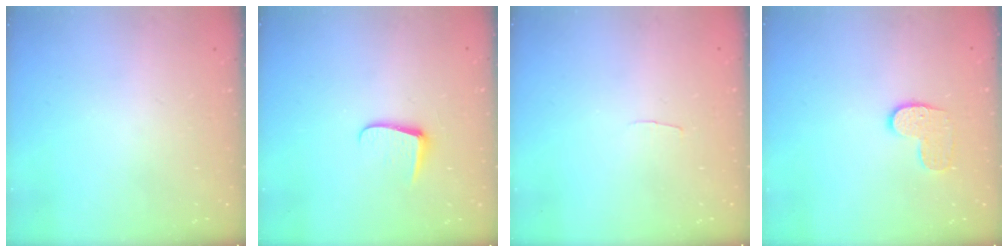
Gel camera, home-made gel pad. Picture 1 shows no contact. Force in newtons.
{"total": 6.0, "press": 6.0, "slide": 0.8}
{"total": 2.0, "press": 2.0, "slide": 0.2}
{"total": 7.3, "press": 7.3, "slide": 0.2}